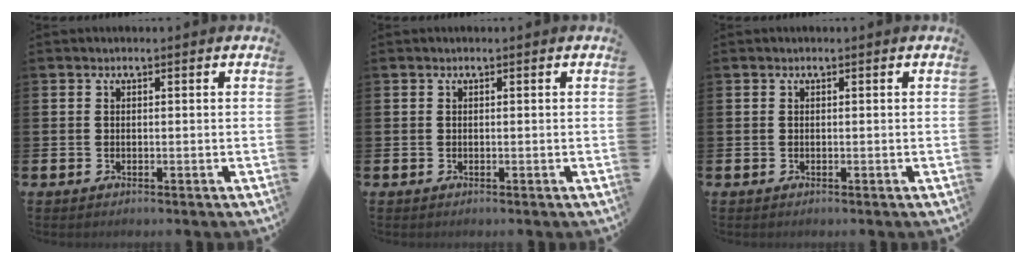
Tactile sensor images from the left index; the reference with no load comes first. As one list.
[{"total": 0.0}, {"total": 0.0}]